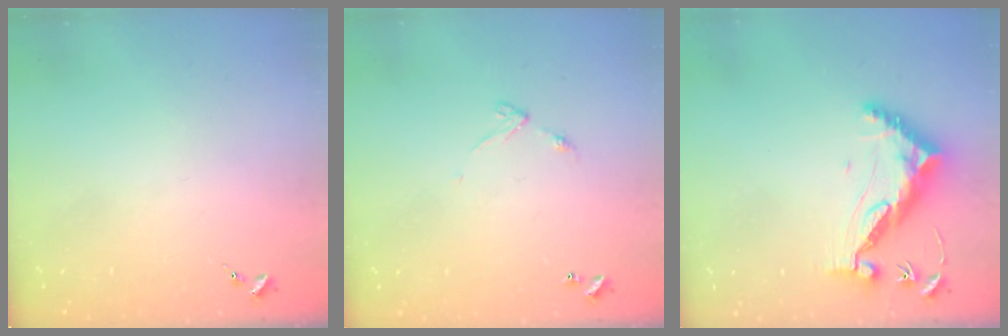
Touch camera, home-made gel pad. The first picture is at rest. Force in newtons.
{"total": 5.9, "press": 5.9, "slide": 0.6}
{"total": 10.7, "press": 10.6, "slide": 0.9}